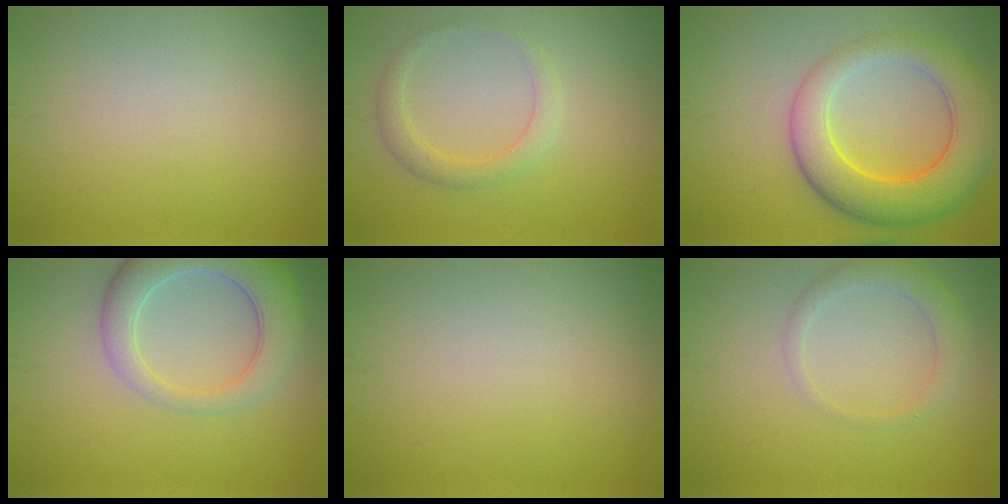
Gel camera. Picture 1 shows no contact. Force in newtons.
{"total": 2.2, "press": 2.2, "slide": 0.1}
{"total": 8.4, "press": 8.4, "slide": 0.2}
{"total": 6.7, "press": 6.7, "slide": 0.5}
{"total": 0.0}
{"total": 2.2, "press": 2.2, "slide": 0.3}